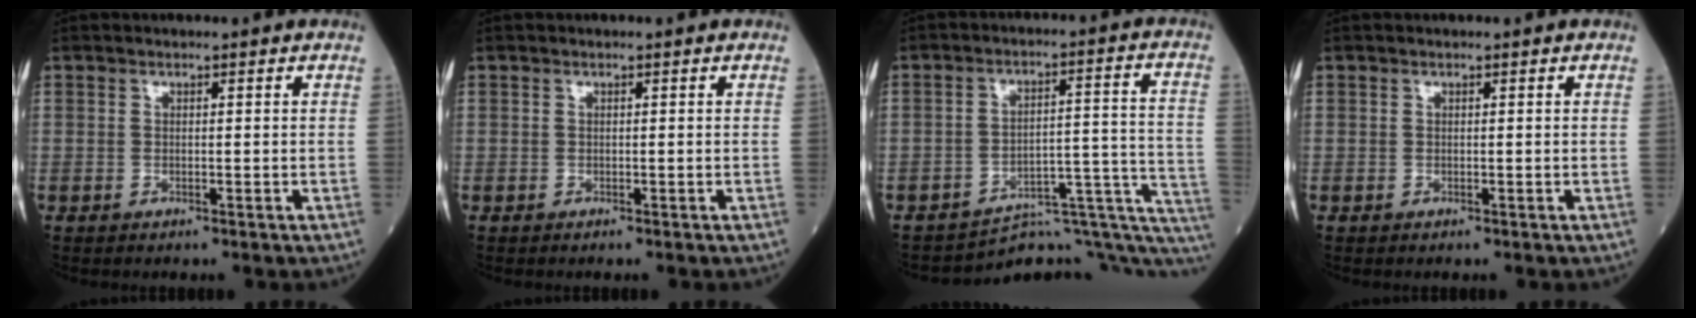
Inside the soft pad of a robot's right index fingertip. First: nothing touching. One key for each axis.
{"total": 0.0}
{"total": 14.8, "fx": -14.2, "fy": 1.5, "fz": 3.8, "tx": 0.001, "ty": 0.071, "tz": -0.184}
{"total": 0.0}